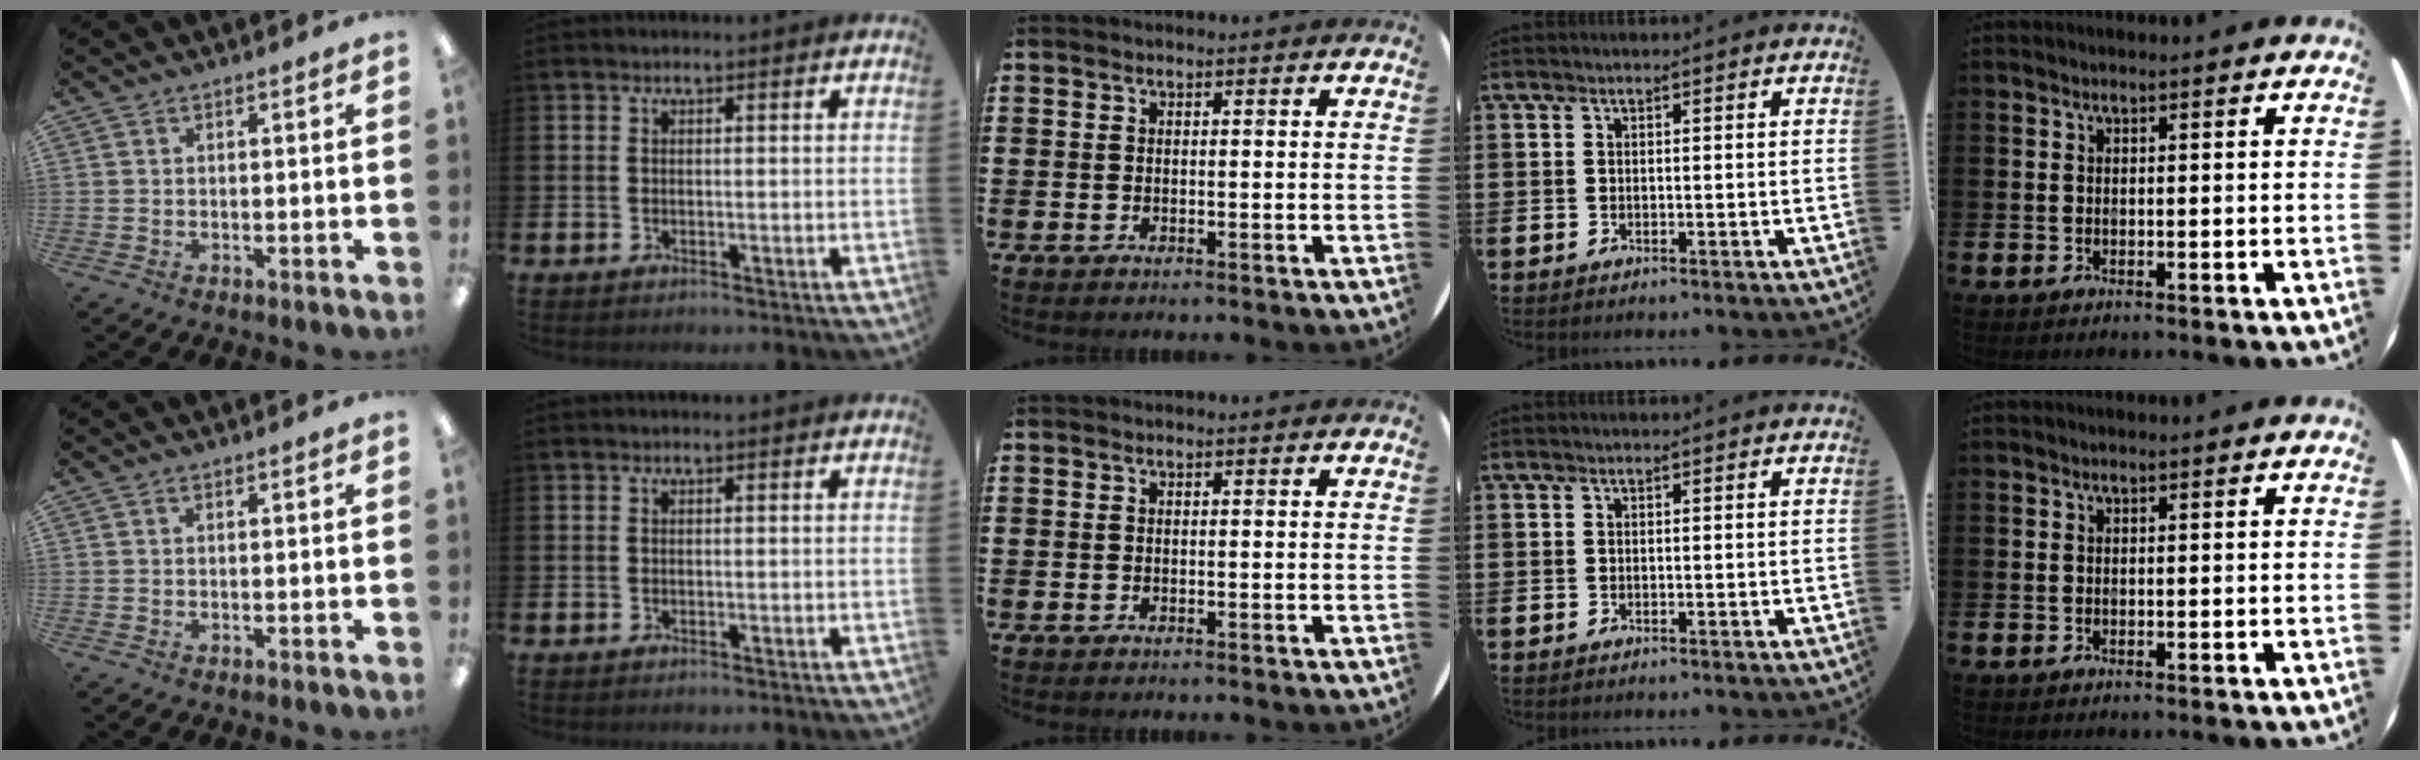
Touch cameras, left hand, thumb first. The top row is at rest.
{}